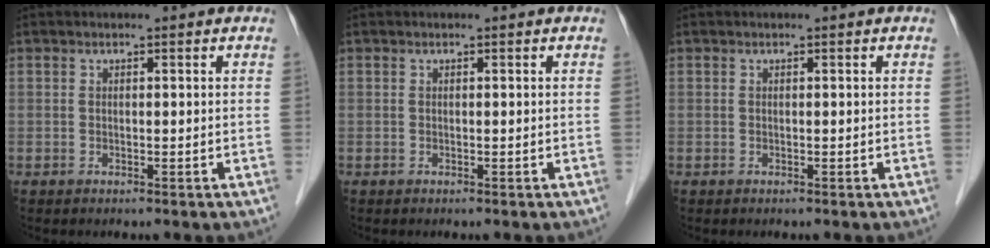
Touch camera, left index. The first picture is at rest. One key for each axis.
{"total": 0.0}
{"total": 0.0}